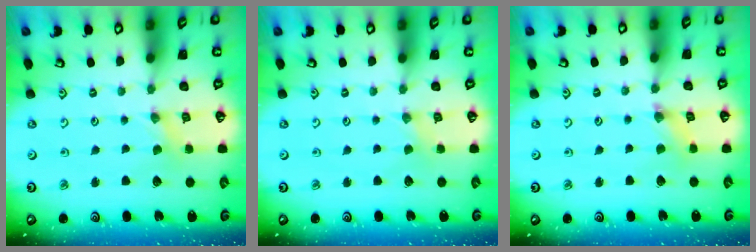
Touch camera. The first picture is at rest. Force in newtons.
{"total": 0.6, "press": 0.6, "slide": 0.2}
{"total": 1.9, "press": 1.8, "slide": 0.3}